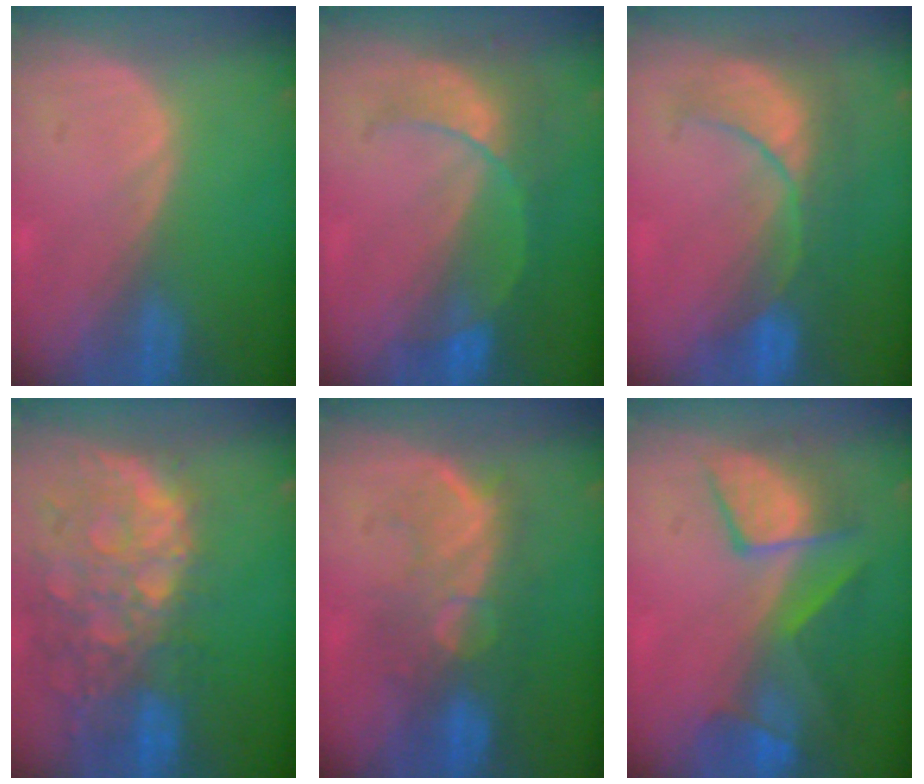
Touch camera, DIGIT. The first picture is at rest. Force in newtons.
{"total": 7.9, "press": 6.9, "slide": 3.8}
{"total": 8.1, "press": 8.0, "slide": 0.8}
{"total": 13.5, "press": 11.0, "slide": 7.8}
{"total": 9.0, "press": 8.5, "slide": 3.0}
{"total": 8.4, "press": 8.1, "slide": 2.2}